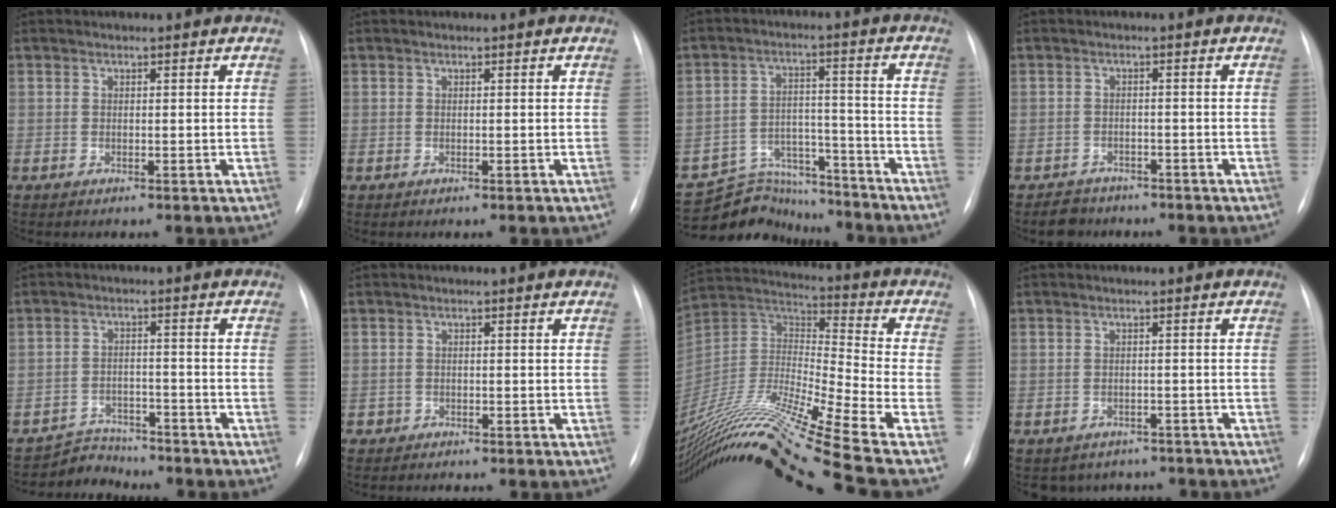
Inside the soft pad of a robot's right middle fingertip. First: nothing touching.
{"total": 0.0}
{"total": 10.5, "force": [-9.9, 3.3, -0.8], "torque": [0.014, 0.045, -0.162]}
{"total": 3.2, "force": [-2.6, 1.9, -0.5], "torque": [0.001, 0.006, -0.042]}
{"total": 4.6, "force": [-4.3, 1.0, -1.3], "torque": [0.022, 0.003, -0.071]}
{"total": 0.9, "force": [-0.7, 0.5, -0.2], "torque": [-0.006, 0.002, -0.017]}
{"total": 26.1, "force": [-20.4, -2.1, 16.2], "torque": [-0.330, -0.017, -0.374]}
{"total": 5.9, "force": [-5.0, 3.2, 0.2], "torque": [0.007, 0.014, -0.056]}